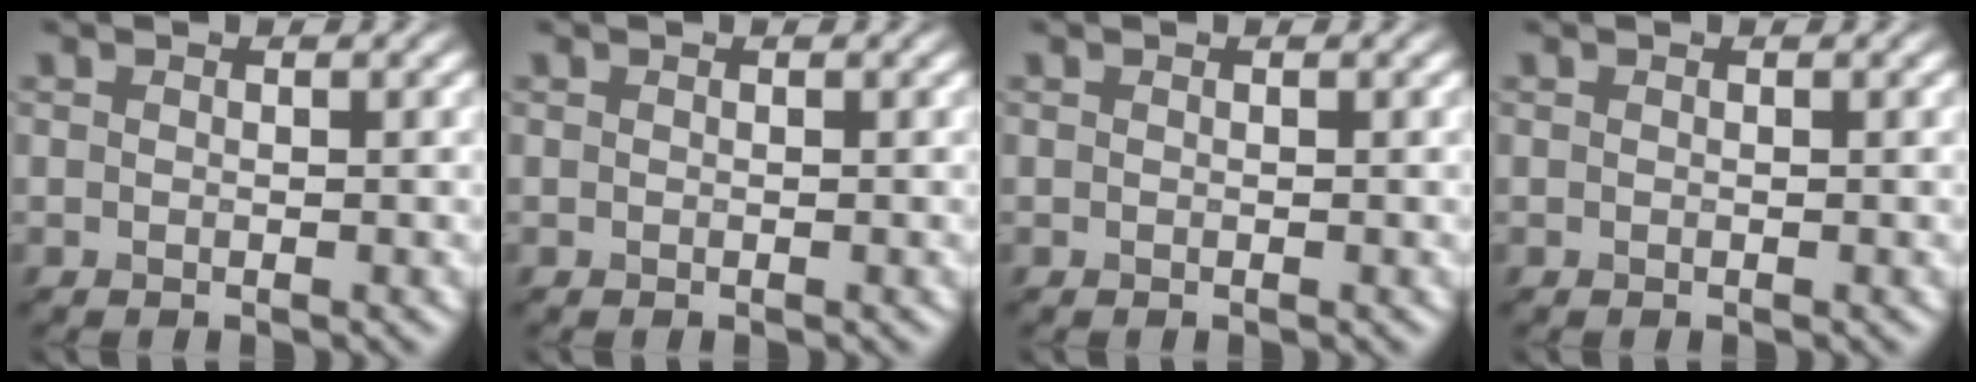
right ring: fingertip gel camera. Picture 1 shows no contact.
{"total": 0.0}
{"total": 0.0}
{"total": 0.0}